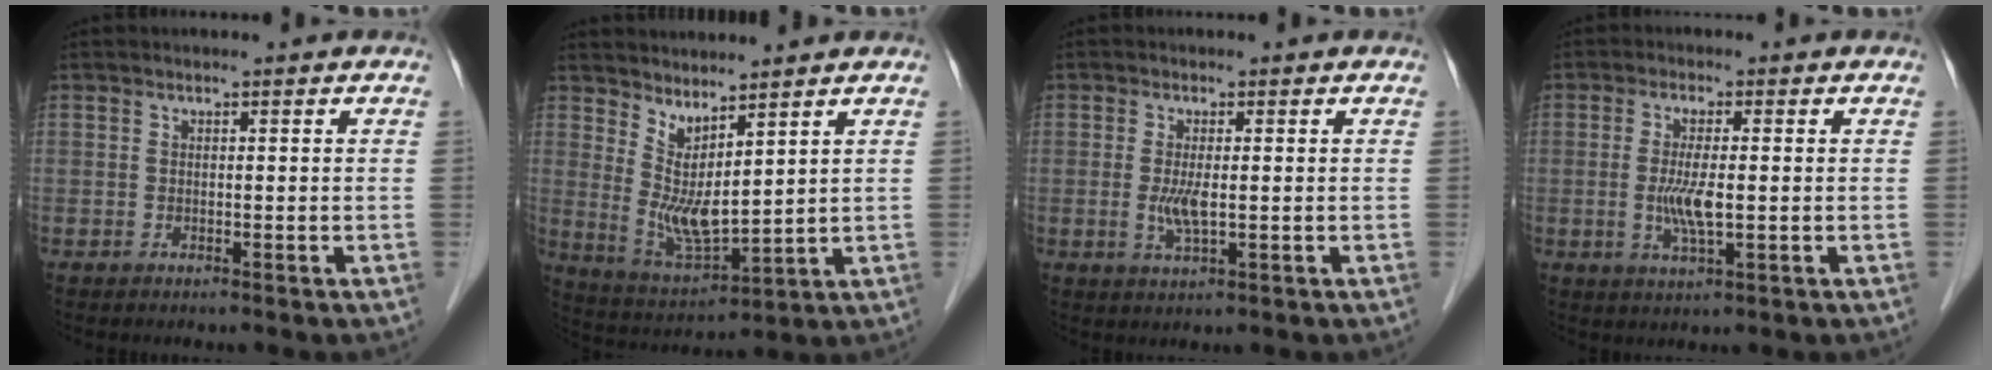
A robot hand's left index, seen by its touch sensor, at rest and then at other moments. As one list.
[{"total": 6.9, "force": [3.7, 1.5, 5.6], "torque": [-0.120, -0.018, 0.088]}, {"total": 3.3, "force": [-0.3, 0.8, 3.2], "torque": [-0.069, -0.005, -0.003]}, {"total": 5.2, "force": [-0.4, 0.7, 5.1], "torque": [-0.109, -0.011, -0.008]}]